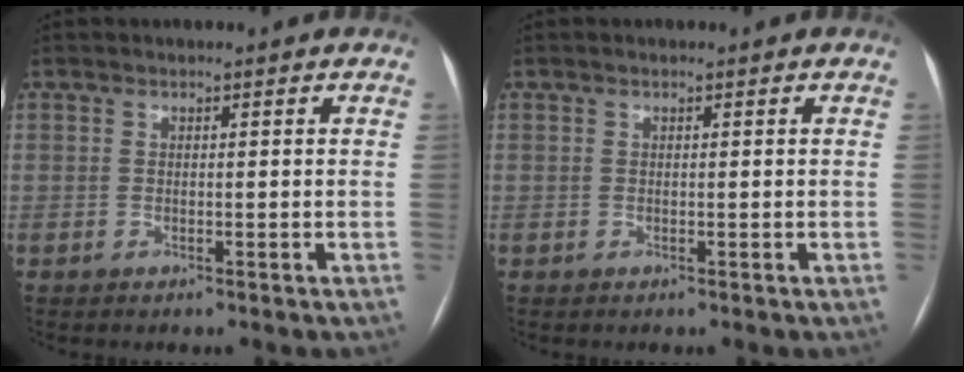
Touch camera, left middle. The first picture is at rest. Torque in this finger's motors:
{"motor_torque": [-0.11, 0.17, 0.05, 0.01]}